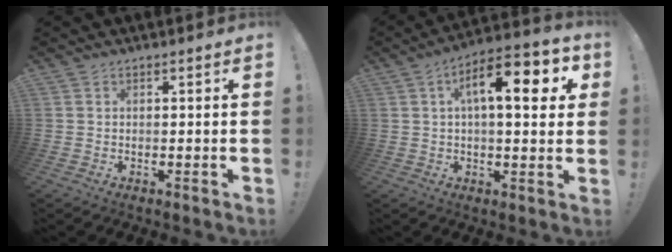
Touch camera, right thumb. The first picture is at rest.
{"total": 14.3, "force": [4.1, 5.1, 12.8], "torque": [-0.189, -0.006, 0.058]}